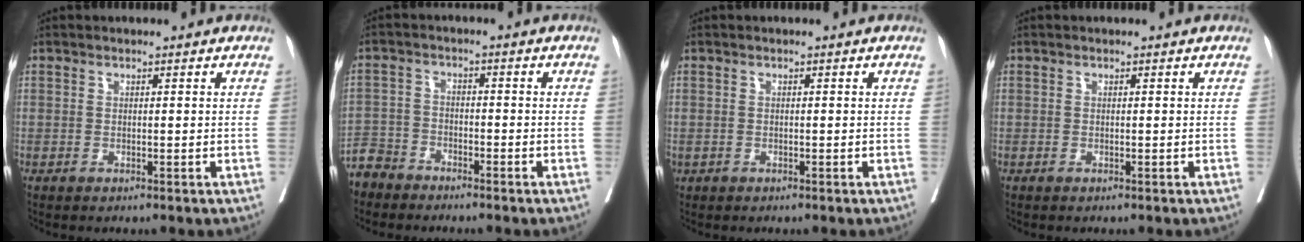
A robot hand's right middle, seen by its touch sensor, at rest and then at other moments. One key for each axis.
{"total": 4.7, "fx": -4.2, "fy": 2.0, "fz": -0.3, "tx": 0.003, "ty": -0.006, "tz": -0.088}
{"total": 0.0}
{"total": 0.0}